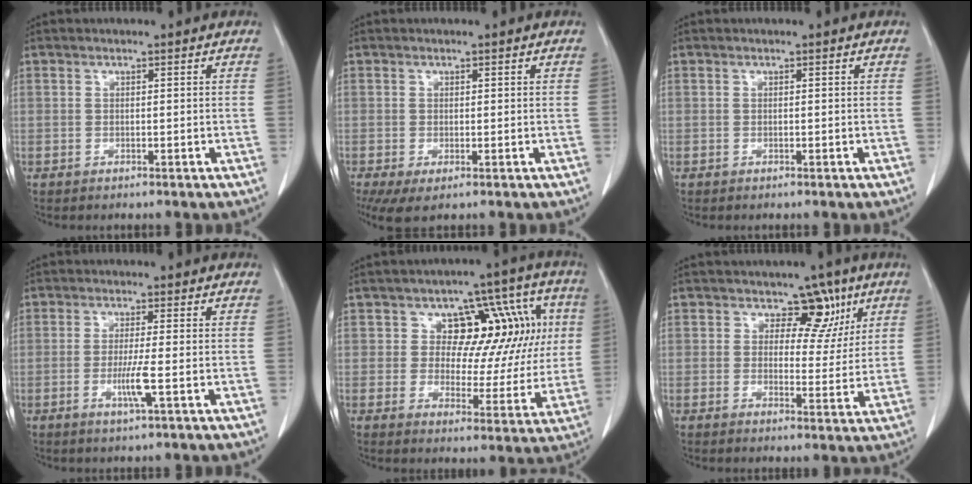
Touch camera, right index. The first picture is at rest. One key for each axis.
{"total": 3.9, "fx": -0.8, "fy": 1.8, "fz": 3.4, "tx": -0.066, "ty": -0.003, "tz": -0.007}
{"total": 0.0}
{"total": 4.2, "fx": -1.2, "fy": -0.3, "fz": 4.0, "tx": -0.077, "ty": -0.010, "tz": -0.025}
{"total": 13.1, "fx": 3.6, "fy": 8.1, "fz": 9.6, "tx": -0.094, "ty": 0.043, "tz": 0.052}
{"total": 6.4, "fx": 3.5, "fy": 4.3, "fz": 3.2, "tx": -0.017, "ty": 0.003, "tz": 0.044}